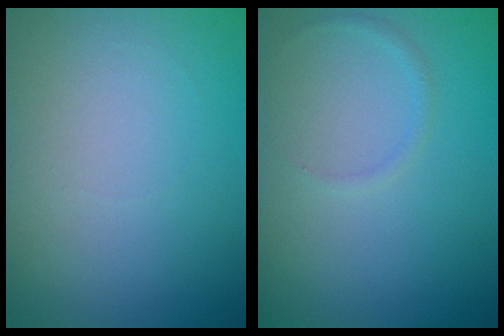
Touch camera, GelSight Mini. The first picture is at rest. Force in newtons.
{"total": 0.6, "press": 0.6, "slide": 0.0}